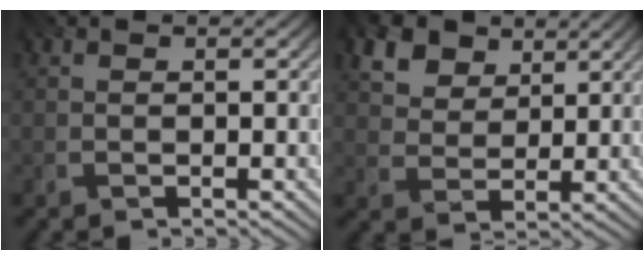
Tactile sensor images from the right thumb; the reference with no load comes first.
{"total": 8.2, "force": [4.9, 5.1, 4.0], "torque": [-0.130, -0.013, 0.092]}